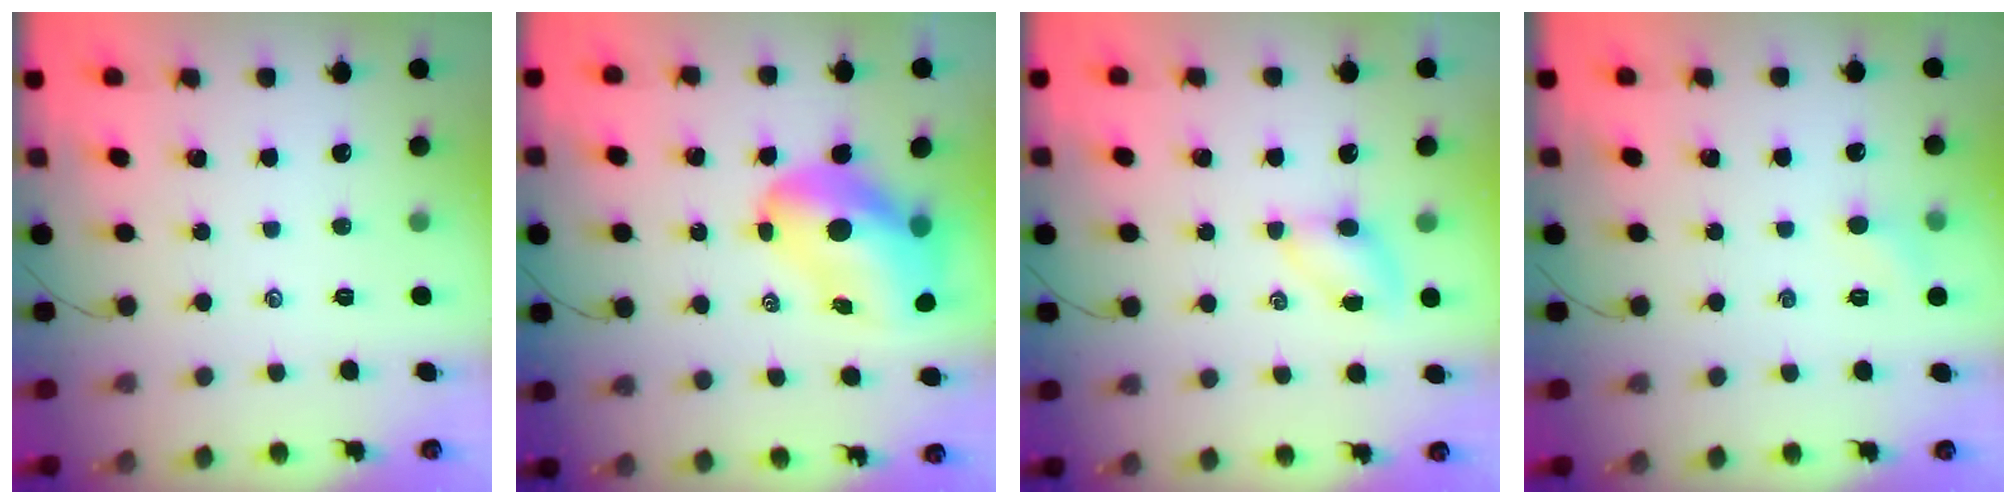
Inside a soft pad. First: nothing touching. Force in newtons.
{"total": 13.6, "press": 13.0, "slide": 3.9}
{"total": 4.3, "press": 4.2, "slide": 1.1}
{"total": 4.2, "press": 4.0, "slide": 1.2}